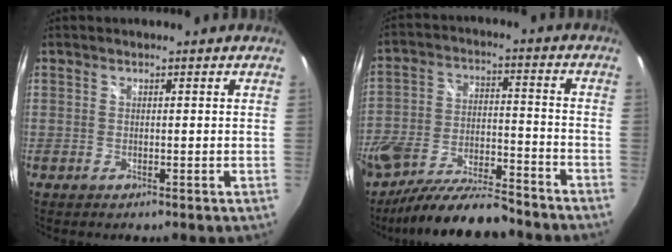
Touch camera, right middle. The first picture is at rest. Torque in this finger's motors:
{"motor_torque": [1.10, -1.04, 0.41, 0.21]}